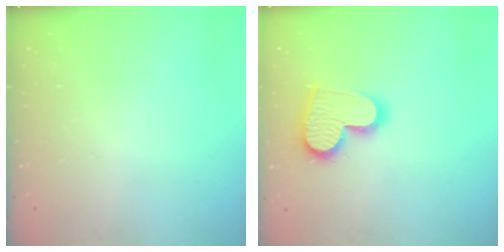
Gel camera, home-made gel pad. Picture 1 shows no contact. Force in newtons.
{"total": 14.9, "press": 14.8, "slide": 1.1}